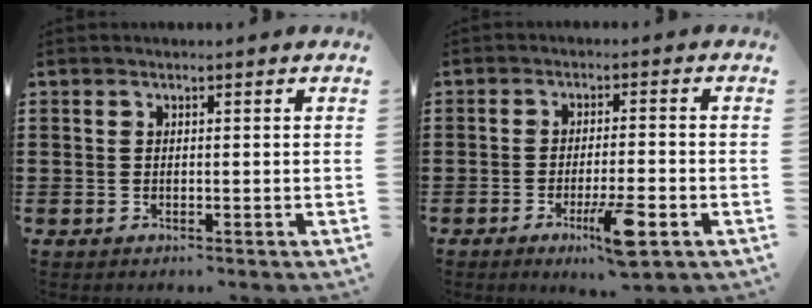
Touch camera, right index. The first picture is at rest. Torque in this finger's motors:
{"motor_torque": [0.90, -0.06, 0.43, 0.08]}